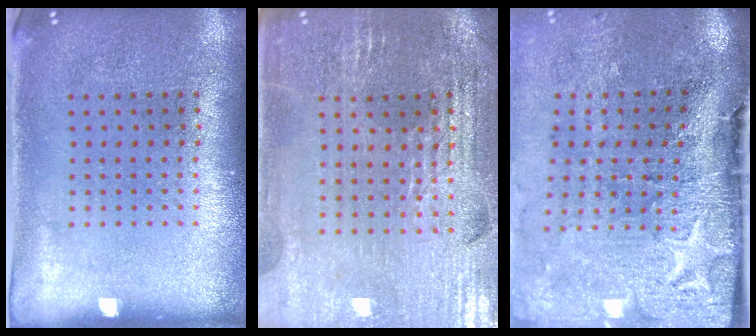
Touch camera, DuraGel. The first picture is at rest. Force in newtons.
{"total": 2.9, "press": 2.8, "slide": 0.5}
{"total": 5.0, "press": 3.9, "slide": 3.1}